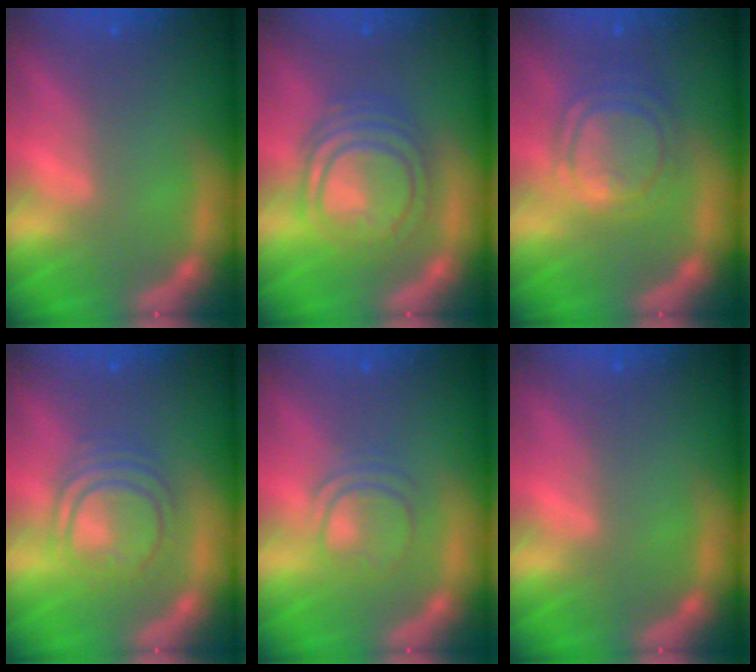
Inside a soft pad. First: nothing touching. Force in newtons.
{"total": 8.1}
{"total": 6.1}
{"total": 6.0}
{"total": 3.5}
{"total": 0.0}